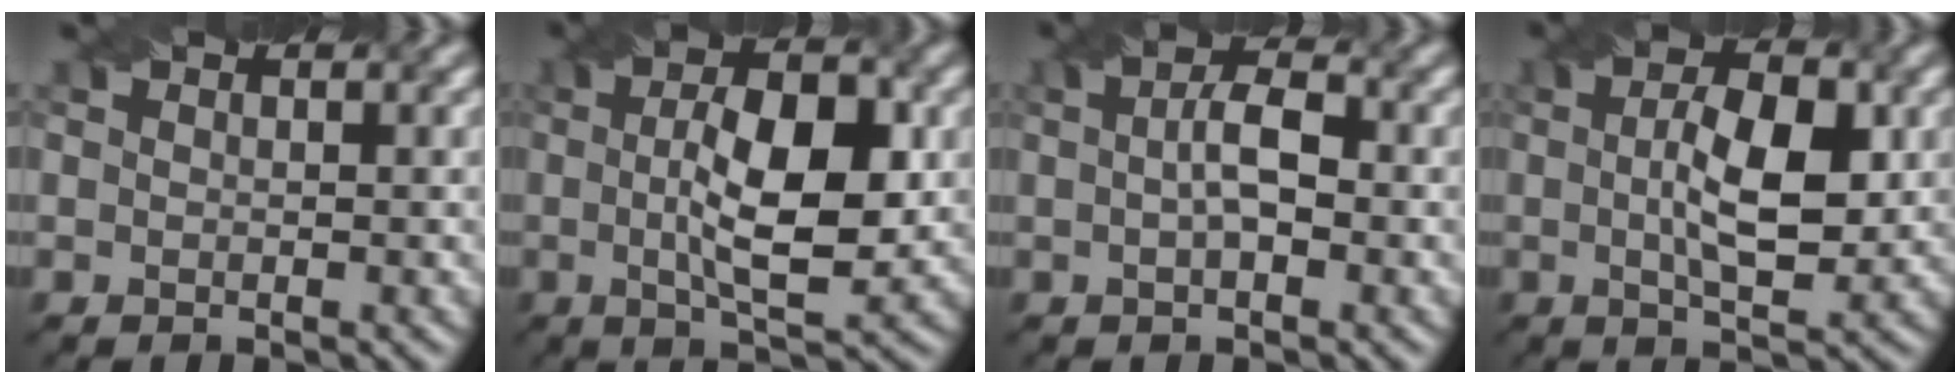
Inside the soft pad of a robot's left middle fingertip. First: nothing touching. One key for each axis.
{"total": 8.3, "fx": 0.2, "fy": 2.9, "fz": 7.8, "tx": -0.124, "ty": 0.007, "tz": 0.000}
{"total": 3.5, "fx": 0.1, "fy": 1.4, "fz": 3.2, "tx": -0.060, "ty": 0.006, "tz": -0.002}
{"total": 6.4, "fx": 0.6, "fy": 2.4, "fz": 5.9, "tx": -0.099, "ty": 0.003, "tz": 0.009}